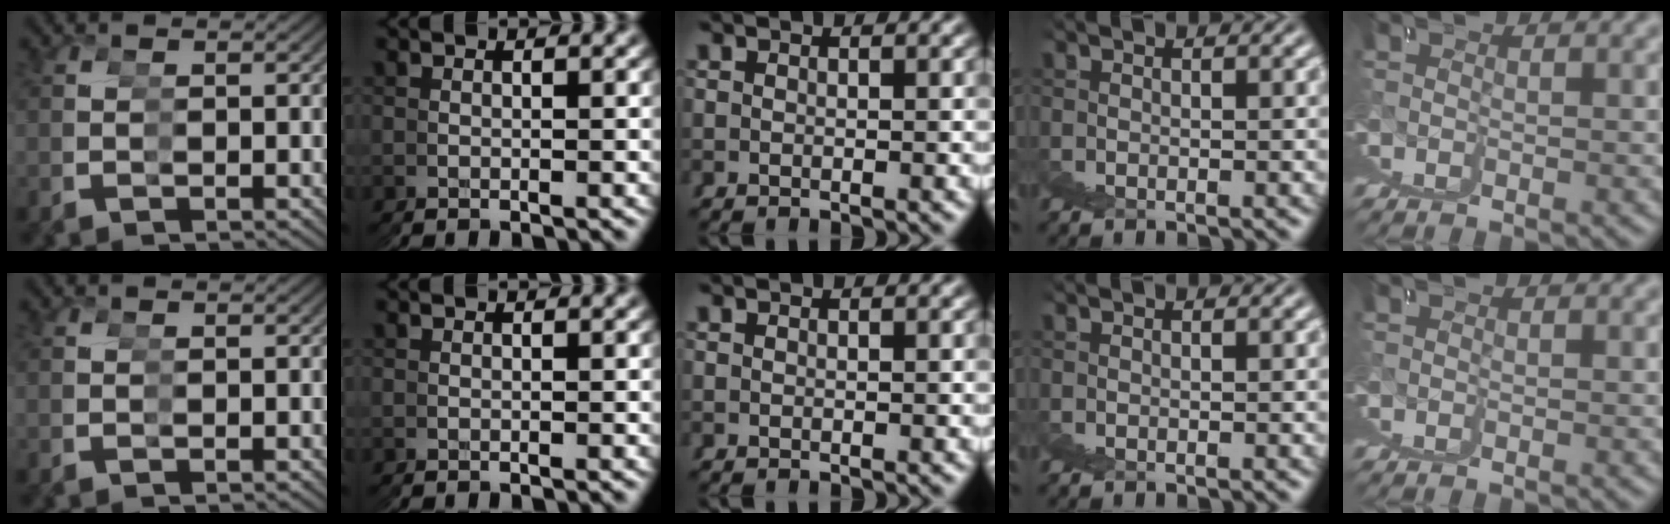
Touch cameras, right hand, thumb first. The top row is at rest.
{}